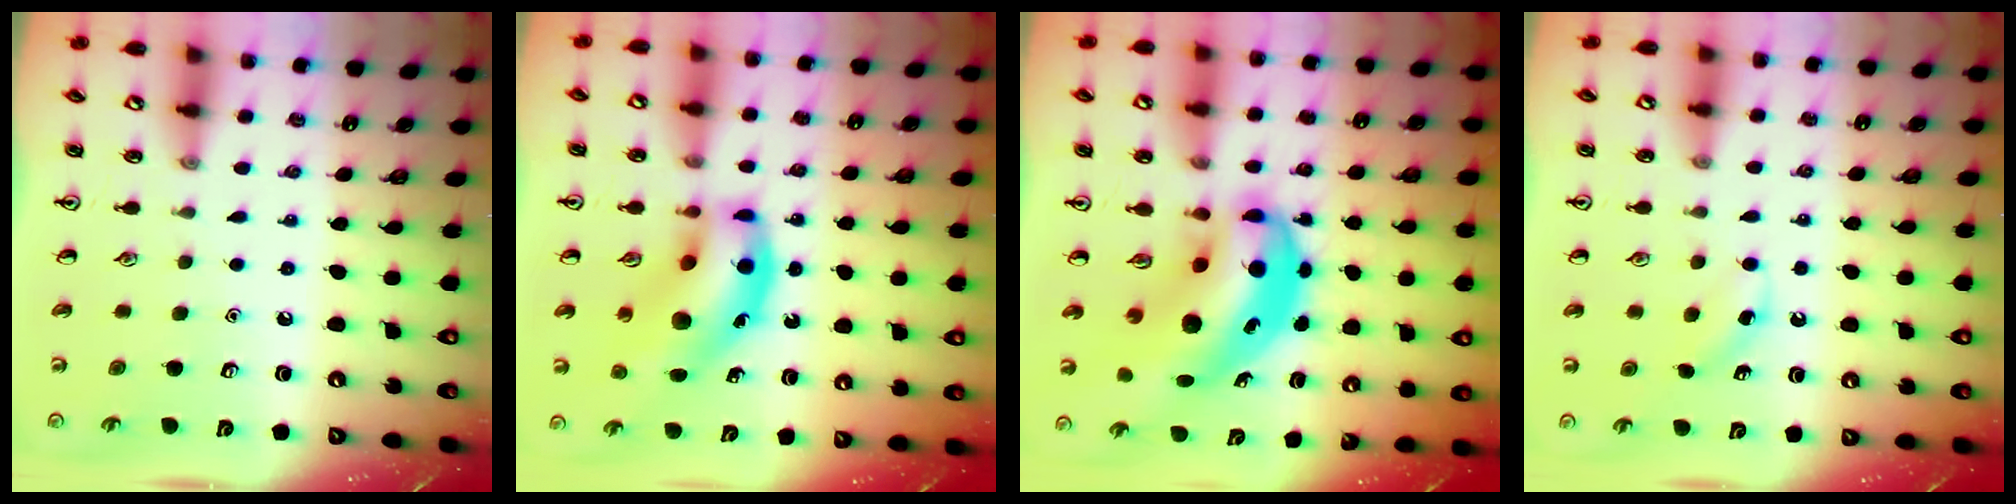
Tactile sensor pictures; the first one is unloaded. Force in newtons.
{"total": 14.7, "press": 14.3, "slide": 3.6}
{"total": 10.4, "press": 9.9, "slide": 3.1}
{"total": 2.6, "press": 2.4, "slide": 0.8}